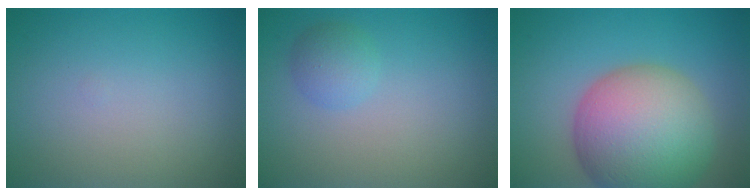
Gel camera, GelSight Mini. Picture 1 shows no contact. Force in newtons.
{"total": 1.9, "press": 1.9, "slide": 0.1}
{"total": 12.3, "press": 12.3, "slide": 0.9}